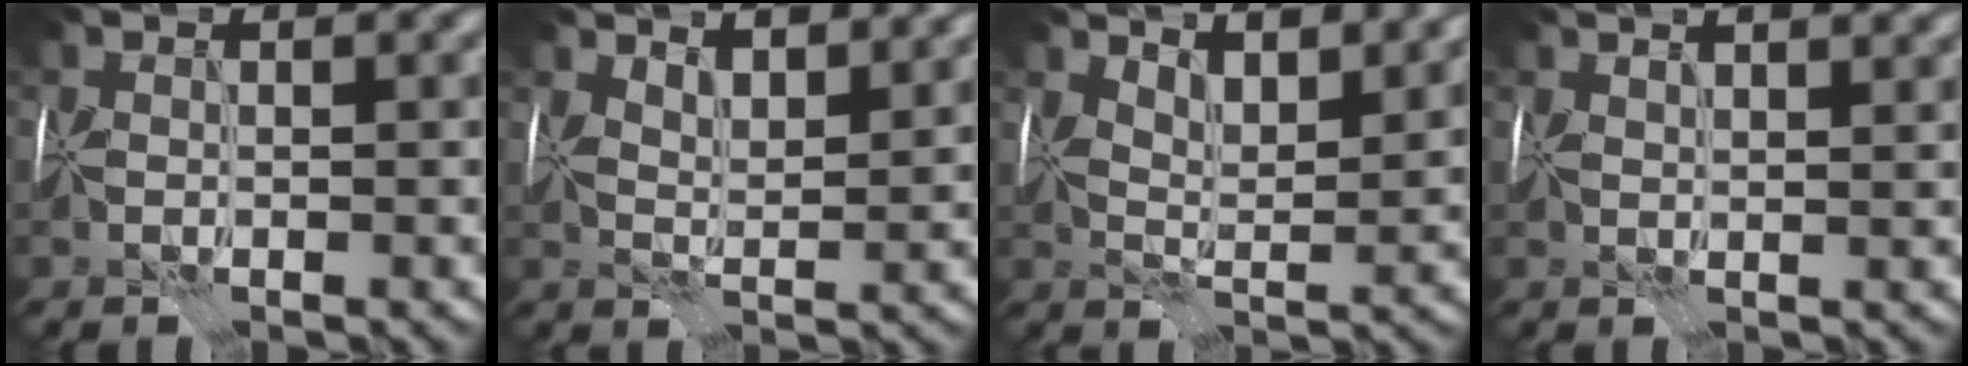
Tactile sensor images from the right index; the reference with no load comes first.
{"total": 4.4, "force": [3.4, 1.5, 2.4], "torque": [-0.032, 0.003, 0.043]}
{"total": 5.9, "force": [4.6, 1.8, 3.3], "torque": [-0.048, 0.001, 0.055]}
{"total": 5.3, "force": [3.4, 2.0, 3.5], "torque": [-0.048, 0.032, 0.037]}